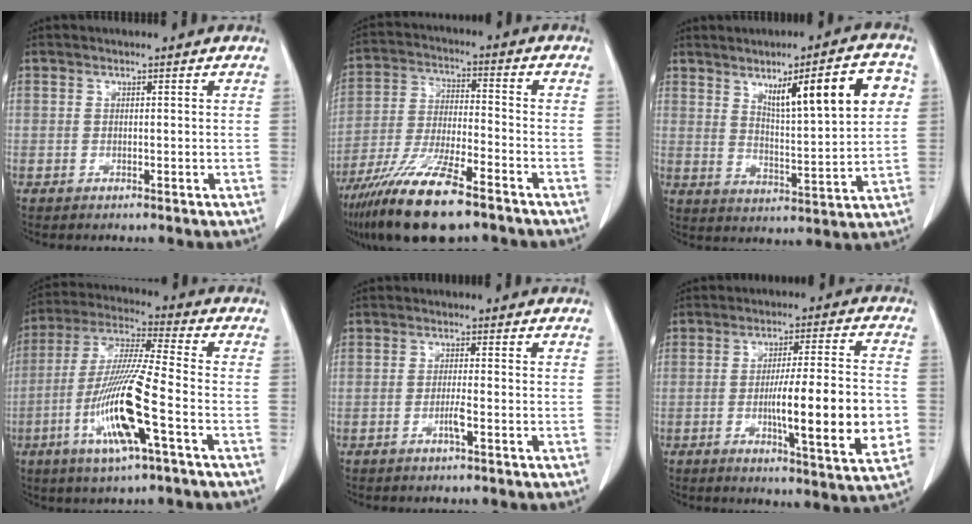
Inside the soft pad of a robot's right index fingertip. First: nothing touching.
{"total": 15.1, "force": [-10.5, 2.5, 10.5], "torque": [-0.217, -0.039, -0.192]}
{"total": 13.2, "force": [5.2, 1.6, 12.0], "torque": [-0.179, 0.010, 0.082]}
{"total": 14.8, "force": [-5.2, 0.5, 13.9], "torque": [-0.285, -0.012, -0.101]}
{"total": 2.0, "force": [-0.9, -0.2, 1.8], "torque": [-0.036, -0.002, -0.019]}
{"total": 14.8, "force": [-2.7, 0.9, 14.6], "torque": [-0.215, -0.007, -0.041]}